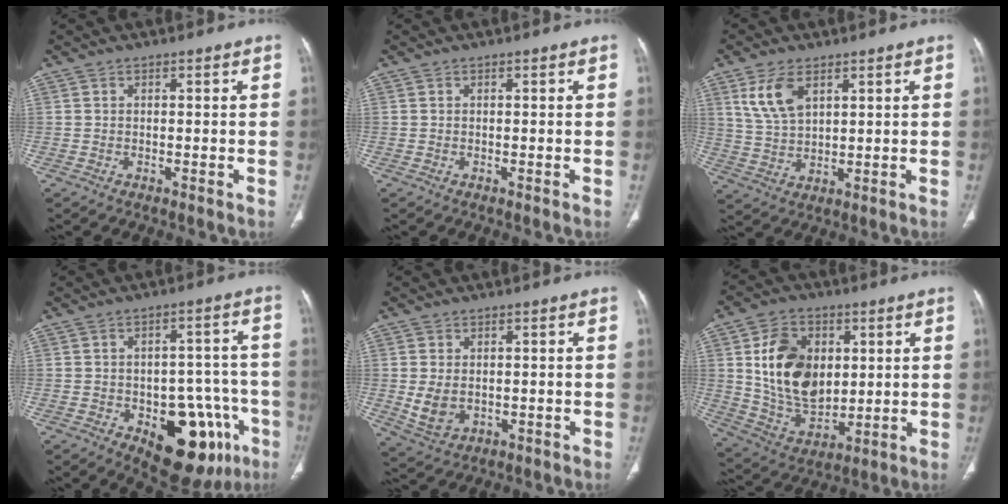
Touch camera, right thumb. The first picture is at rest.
{"total": 0.0}
{"total": 7.8, "force": [3.8, 4.1, 5.4], "torque": [-0.102, -0.011, 0.084]}
{"total": 18.1, "force": [-7.5, 9.8, 13.3], "torque": [-0.115, 0.040, -0.083]}
{"total": 5.7, "force": [-0.2, 4.2, 3.8], "torque": [-0.065, -0.007, 0.011]}
{"total": 16.9, "force": [3.1, 11.8, 11.7], "torque": [-0.161, -0.017, 0.068]}